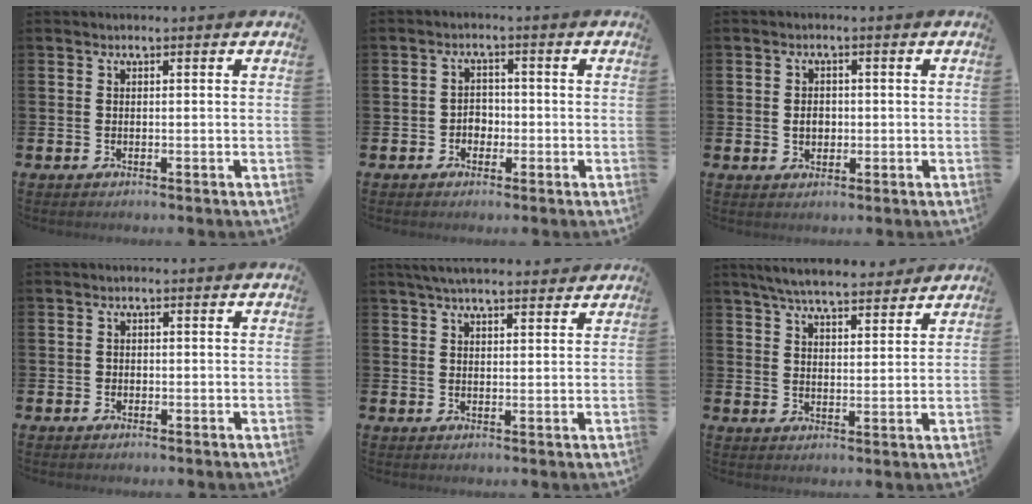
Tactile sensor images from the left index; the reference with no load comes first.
{"total": 2.4, "force": [-1.0, 2.0, 0.9], "torque": [-0.009, 0.003, -0.027]}
{"total": 2.2, "force": [0.0, 1.7, 1.3], "torque": [-0.006, 0.001, -0.007]}
{"total": 0.8, "force": [-0.3, 0.8, 0.2], "torque": [-0.001, 0.004, -0.008]}
{"total": 4.3, "force": [3.9, 0.9, 1.5], "torque": [-0.032, -0.009, 0.071]}
{"total": 6.2, "force": [5.9, 0.8, 1.5], "torque": [-0.040, -0.026, 0.107]}